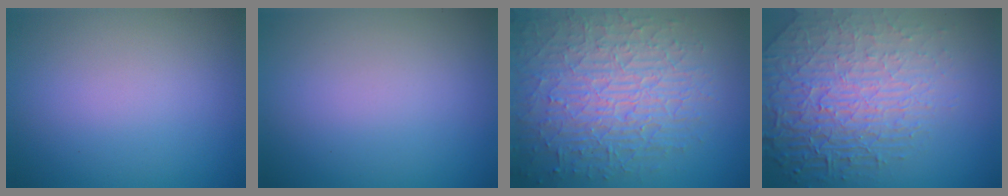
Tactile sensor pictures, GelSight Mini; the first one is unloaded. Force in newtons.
{"total": 0.0}
{"total": 8.8, "press": 6.0, "slide": 6.4}
{"total": 8.9, "press": 6.0, "slide": 6.5}